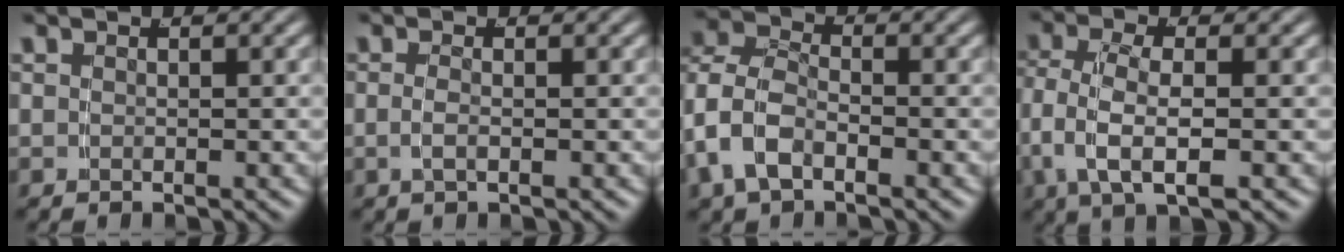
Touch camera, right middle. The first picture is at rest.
{"total": 1.1, "force": [-0.5, -0.2, 0.9], "torque": [-0.024, -0.010, -0.003]}
{"total": 6.9, "force": [-1.1, 5.7, 3.6], "torque": [-0.102, -0.017, -0.021]}
{"total": 4.8, "force": [-0.6, 2.3, 4.2], "torque": [-0.101, -0.013, -0.003]}